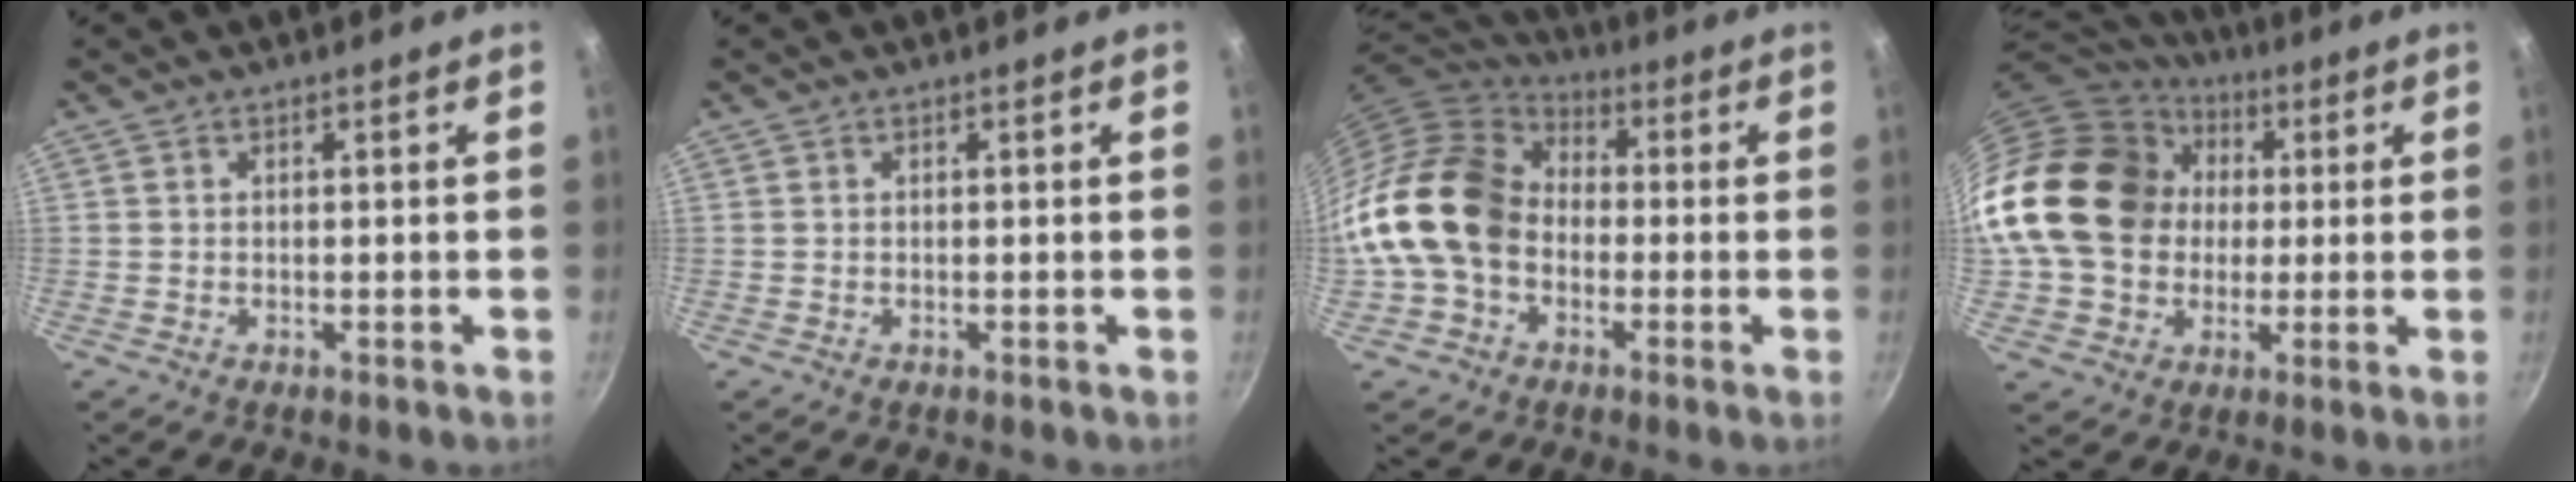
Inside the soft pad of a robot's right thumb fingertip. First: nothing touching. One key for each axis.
{"total": 0.0}
{"total": 18.1, "fx": -1.9, "fy": 13.9, "fz": 11.5, "tx": -0.192, "ty": 0.049, "tz": -0.049}
{"total": 24.0, "fx": 1.9, "fy": 19.7, "fz": 13.7, "tx": -0.245, "ty": 0.041, "tz": 0.037}